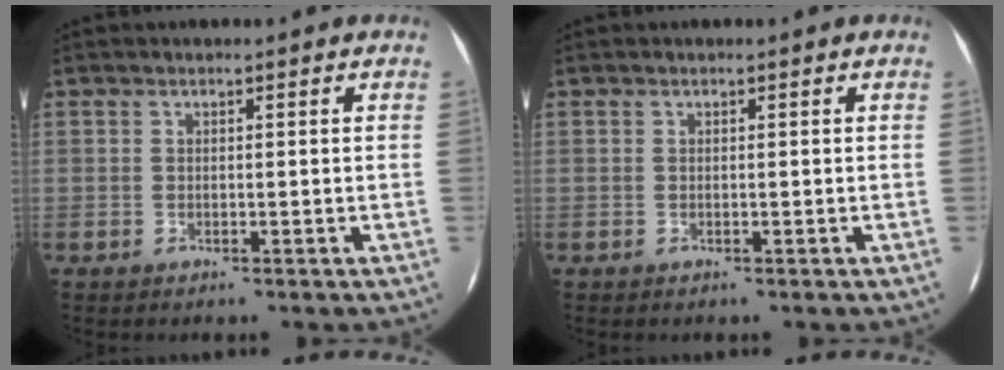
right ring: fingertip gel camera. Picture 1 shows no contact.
{"total": 0.0}